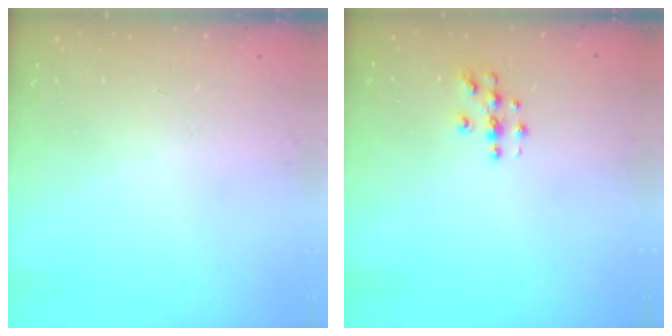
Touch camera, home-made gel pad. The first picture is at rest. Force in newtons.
{"total": 3.9, "press": 3.9, "slide": 0.3}